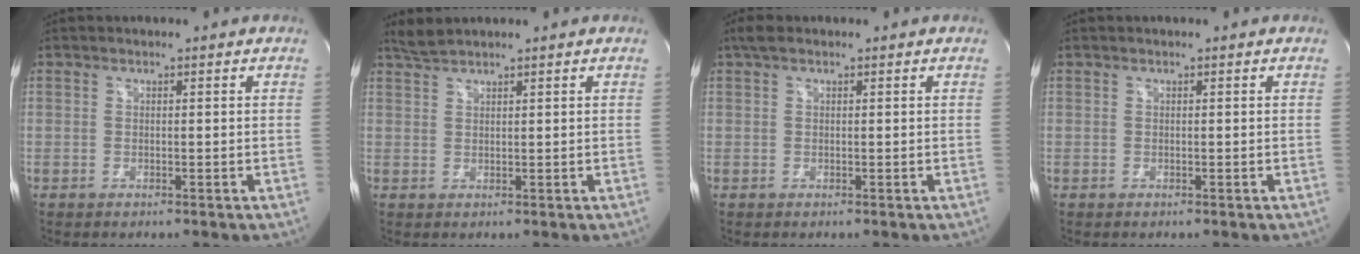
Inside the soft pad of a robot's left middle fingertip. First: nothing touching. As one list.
[{"total": 2.0, "force": [2.0, -0.3, 0.3], "torque": [-0.013, 0.010, 0.047]}, {"total": 1.0, "force": [0.7, 0.4, 0.6], "torque": [-0.017, 0.018, 0.013]}, {"total": 0.0}]